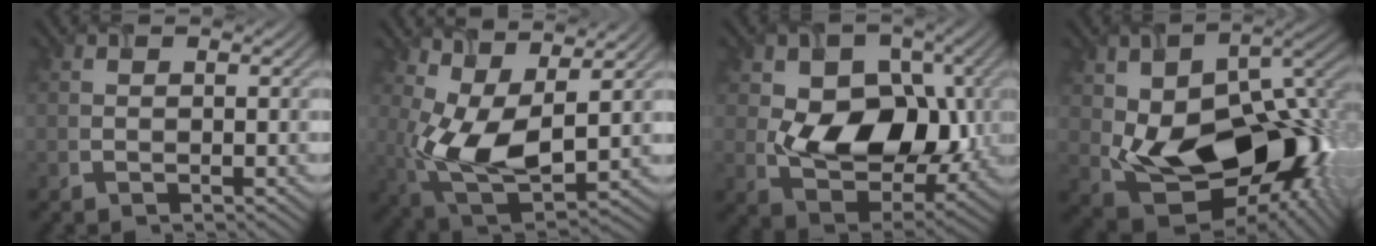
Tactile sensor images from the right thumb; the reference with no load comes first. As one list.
[{"total": 10.6, "force": [2.1, 5.0, 9.1], "torque": [-0.199, -0.008, 0.043]}, {"total": 10.2, "force": [0.8, 7.4, 7.0], "torque": [-0.121, -0.017, 0.010]}, {"total": 17.3, "force": [-2.1, 10.9, 13.3], "torque": [-0.199, -0.032, -0.022]}]